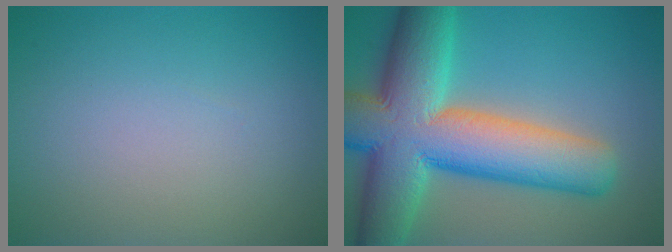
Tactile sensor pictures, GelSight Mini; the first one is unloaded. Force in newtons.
{"total": 14.6, "press": 14.5, "slide": 0.7}